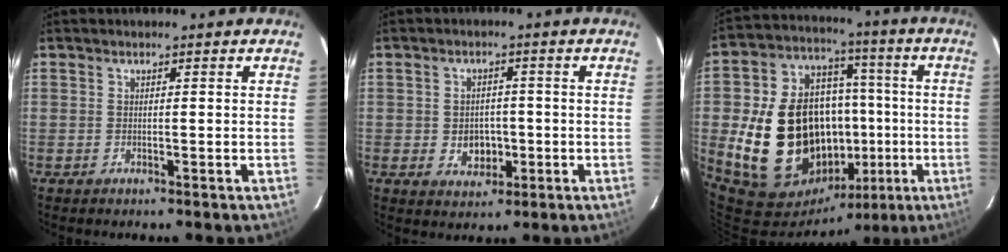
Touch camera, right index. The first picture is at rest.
{"total": 4.8, "force": [-1.0, 4.0, 2.5], "torque": [-0.048, 0.005, -0.003]}
{"total": 26.0, "force": [-4.6, 18.7, 17.4], "torque": [-0.341, 0.038, -0.047]}